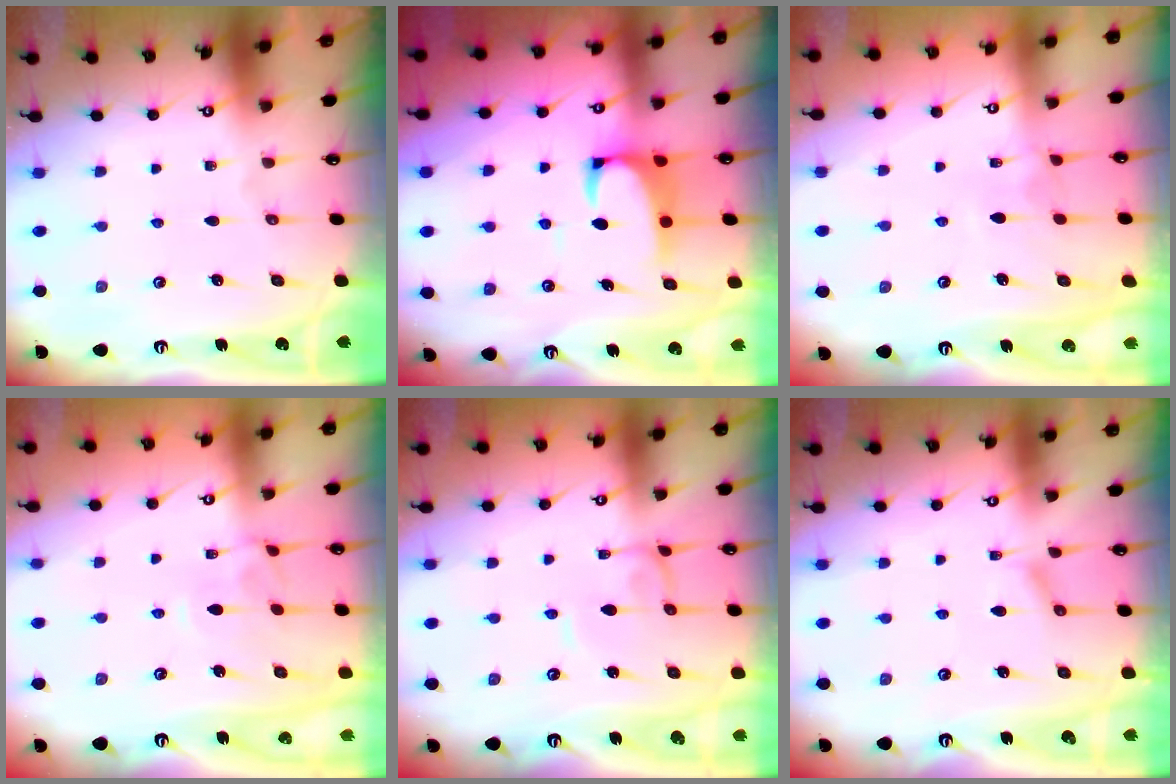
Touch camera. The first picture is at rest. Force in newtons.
{"total": 4.8, "press": 4.7, "slide": 1.1}
{"total": 1.2, "press": 1.1, "slide": 0.5}
{"total": 3.1, "press": 3.0, "slide": 0.7}
{"total": 2.2, "press": 2.2, "slide": 0.1}
{"total": 1.8, "press": 1.7, "slide": 0.5}